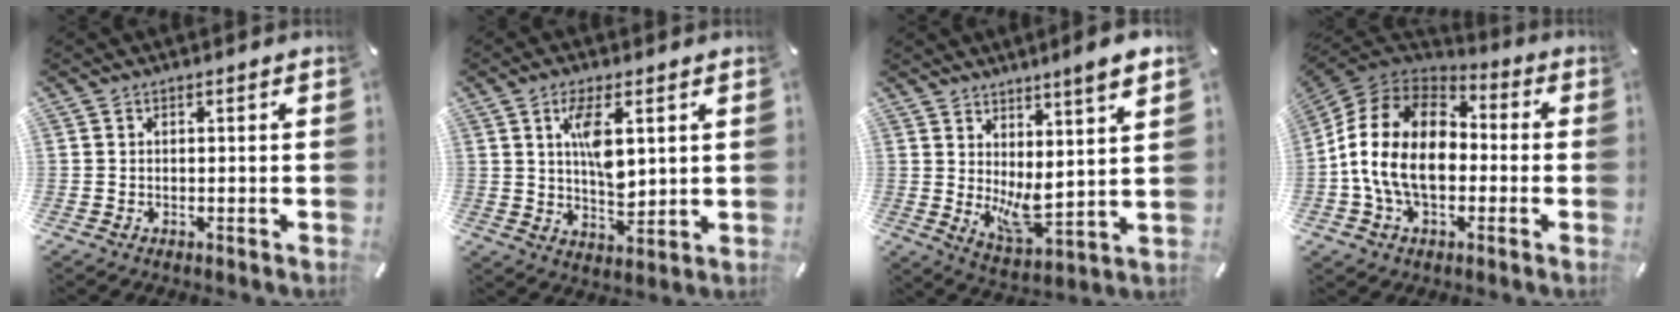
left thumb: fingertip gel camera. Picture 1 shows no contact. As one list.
[{"total": 9.0, "force": [3.2, 3.9, 7.4], "torque": [-0.134, -0.017, 0.047]}, {"total": 10.0, "force": [3.2, 2.2, 9.2], "torque": [-0.136, -0.052, 0.054]}, {"total": 18.3, "force": [-2.8, 12.8, 12.8], "torque": [-0.273, 0.035, -0.051]}]